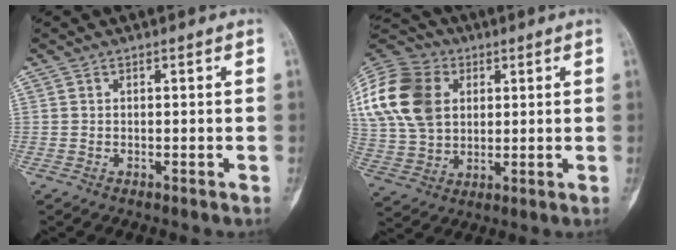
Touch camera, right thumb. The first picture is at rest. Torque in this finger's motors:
{"motor_torque": [0.94, 1.84, 1.43, 0.20, 0.47]}